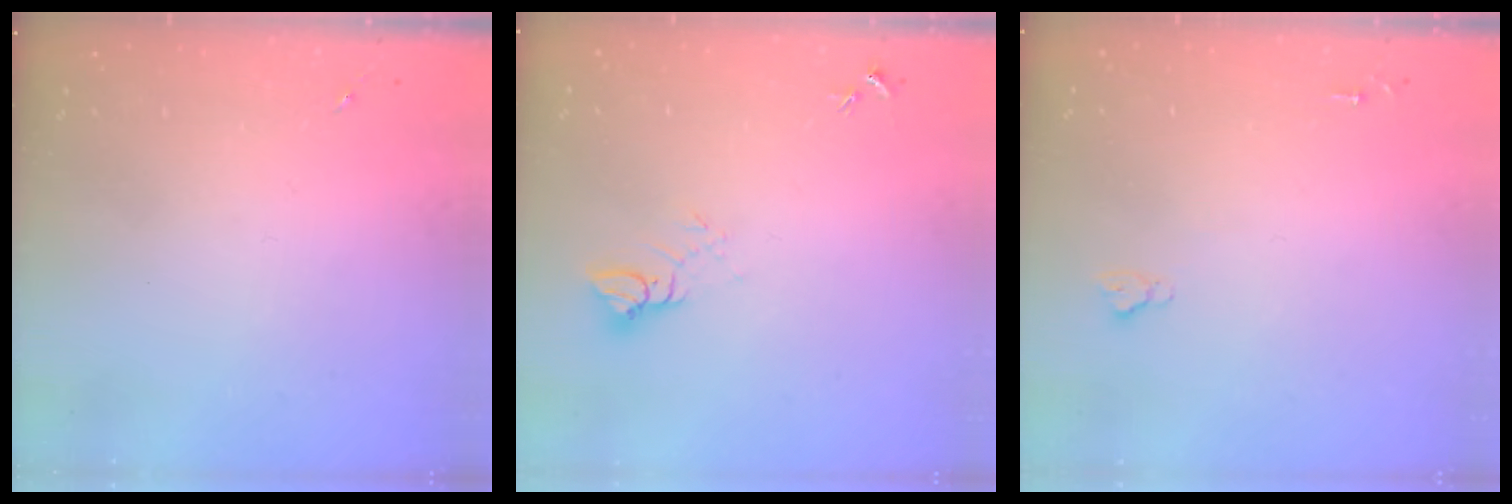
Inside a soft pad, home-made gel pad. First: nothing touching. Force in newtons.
{"total": 5.0, "press": 5.0, "slide": 0.4}
{"total": 2.6, "press": 2.5, "slide": 0.3}